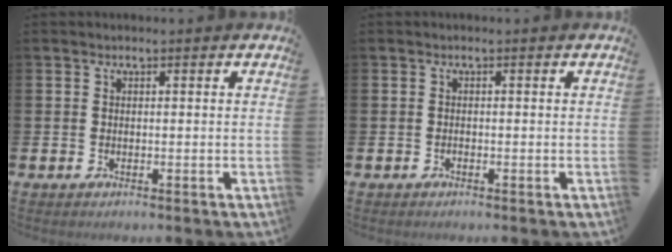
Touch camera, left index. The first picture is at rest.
{"total": 0.0}